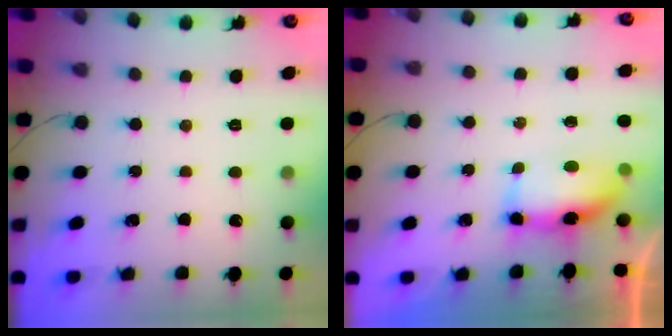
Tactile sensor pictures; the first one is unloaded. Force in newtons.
{"total": 6.5, "press": 6.4, "slide": 0.9}